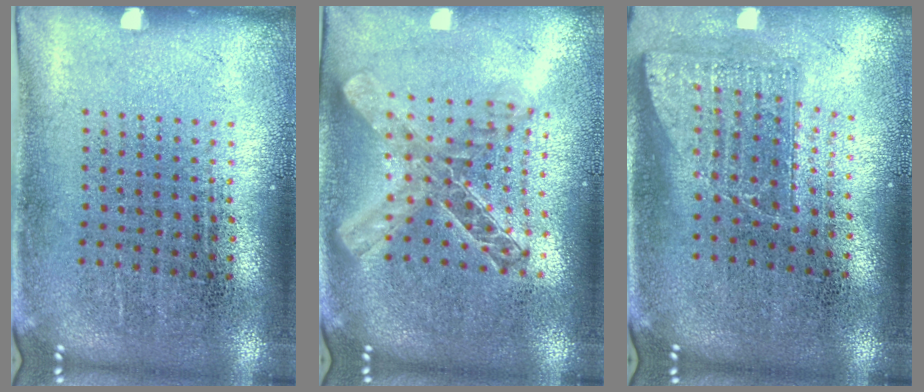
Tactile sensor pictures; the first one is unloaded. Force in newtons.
{"total": 1.9, "press": 1.6, "slide": 1.0}
{"total": 1.7, "press": 1.3, "slide": 1.1}